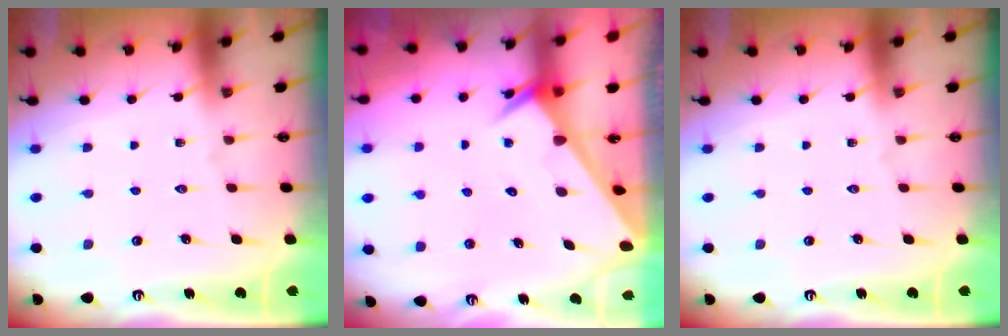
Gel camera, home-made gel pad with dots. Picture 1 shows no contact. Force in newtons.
{"total": 2.5, "press": 2.5, "slide": 0.1}
{"total": 0.0}